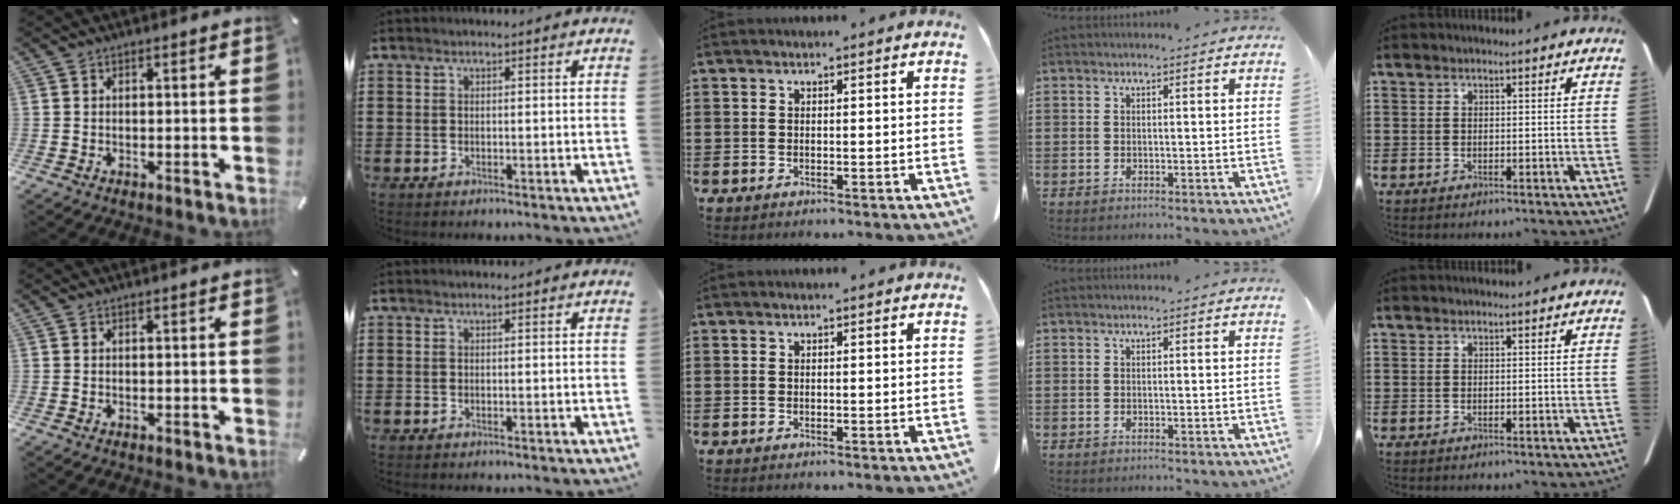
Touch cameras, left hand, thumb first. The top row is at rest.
{}